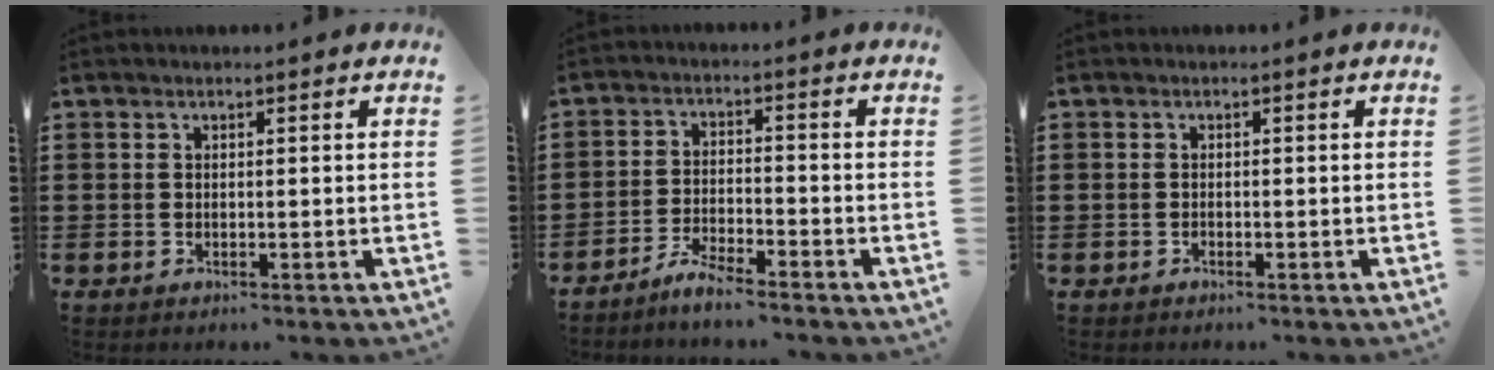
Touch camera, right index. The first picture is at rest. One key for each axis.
{"total": 4.0, "fx": -3.8, "fy": -0.1, "fz": 1.1, "tx": -0.028, "ty": 0.000, "tz": -0.078}
{"total": 0.5, "fx": -0.4, "fy": 0.3, "fz": 0.0, "tx": 0.000, "ty": 0.003, "tz": -0.011}